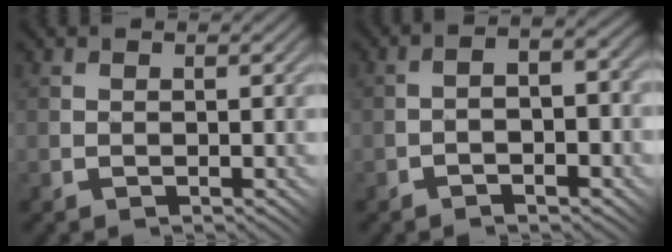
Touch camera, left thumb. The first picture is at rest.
{"total": 4.9, "force": [-1.5, 2.3, 4.1], "torque": [-0.063, 0.005, -0.026]}